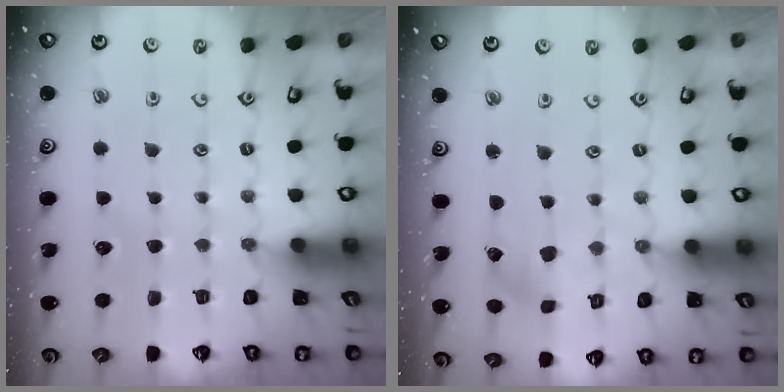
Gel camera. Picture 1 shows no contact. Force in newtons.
{"total": 1.3, "press": 1.2, "slide": 0.3}